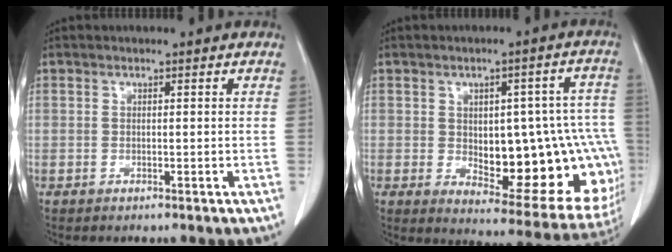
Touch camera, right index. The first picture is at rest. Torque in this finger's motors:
{"motor_torque": [0.70, 0.02, 0.34, 0.08]}